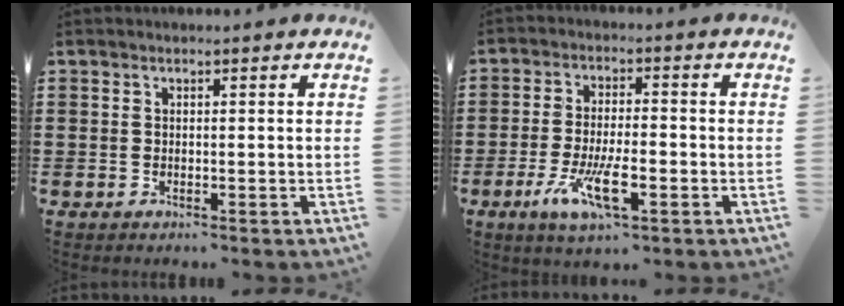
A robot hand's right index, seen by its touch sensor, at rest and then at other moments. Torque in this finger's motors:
{"motor_torque": [1.72, 0.42, 0.75, 0.21]}